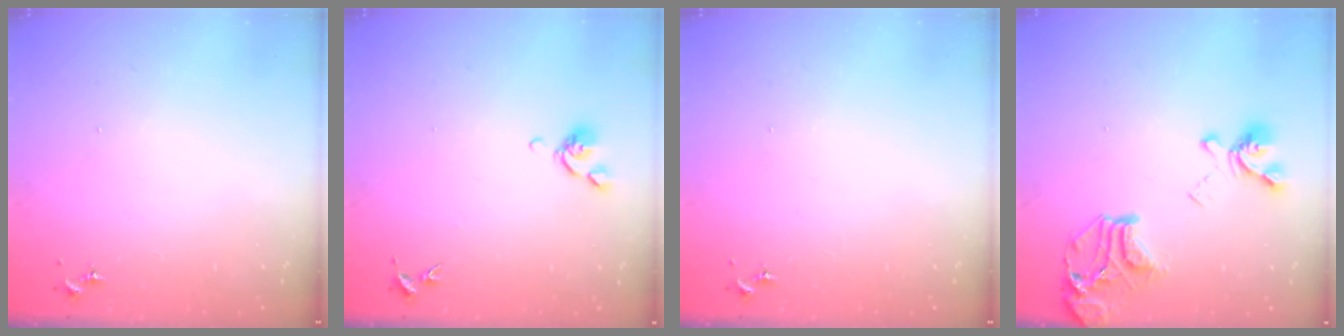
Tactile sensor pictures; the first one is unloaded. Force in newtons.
{"total": 6.8, "press": 6.7, "slide": 0.9}
{"total": 0.0}
{"total": 19.6, "press": 19.5, "slide": 2.1}